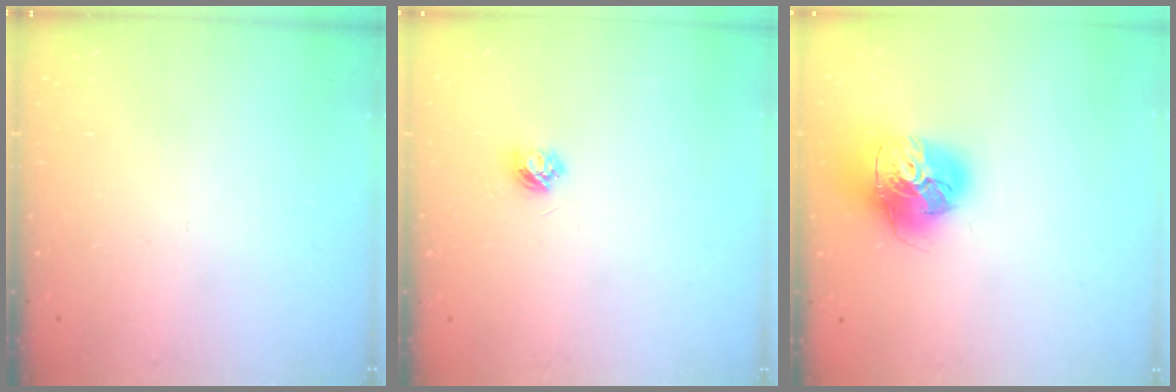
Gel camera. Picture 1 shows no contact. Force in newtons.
{"total": 3.6, "press": 3.5, "slide": 0.4}
{"total": 18.6, "press": 18.5, "slide": 1.9}